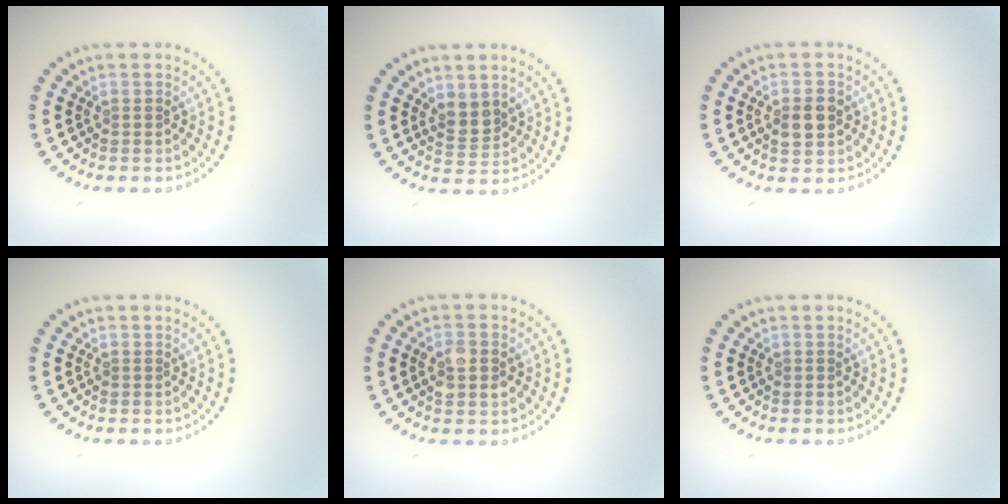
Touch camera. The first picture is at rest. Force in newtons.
{"total": 2.0, "press": 1.8, "slide": 0.9}
{"total": 2.8, "press": 2.8, "slide": 0.1}
{"total": 0.0}
{"total": 2.8, "press": 2.8, "slide": 0.1}
{"total": 0.0}